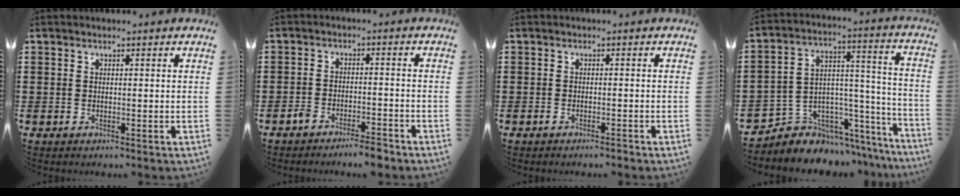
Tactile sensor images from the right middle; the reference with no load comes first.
{"total": 3.5, "force": [-3.4, 0.5, 0.9], "torque": [-0.025, 0.003, -0.070]}
{"total": 1.0, "force": [-0.8, 0.1, 0.5], "torque": [-0.011, -0.002, -0.016]}
{"total": 5.4, "force": [-4.0, 3.6, -0.5], "torque": [-0.004, -0.007, -0.073]}